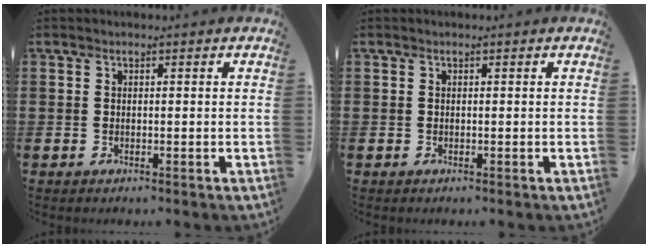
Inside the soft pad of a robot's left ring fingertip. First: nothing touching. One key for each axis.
{"total": 0.0}